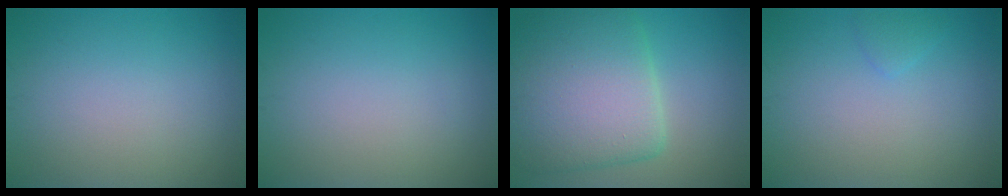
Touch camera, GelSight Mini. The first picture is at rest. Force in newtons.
{"total": 0.0}
{"total": 9.7, "press": 9.7, "slide": 0.8}
{"total": 0.9, "press": 0.9, "slide": 0.1}